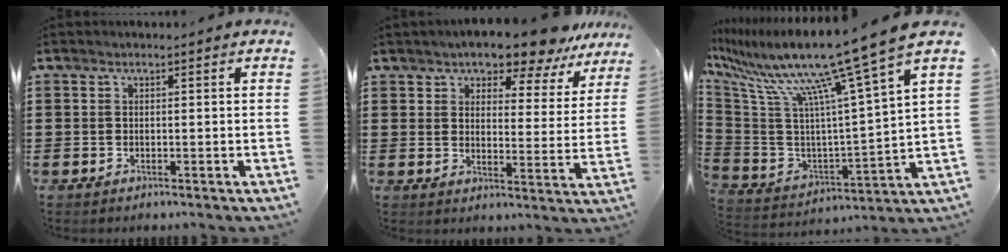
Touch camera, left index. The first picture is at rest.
{"total": 6.8, "force": [6.3, 1.0, 2.1], "torque": [-0.053, -0.037, 0.108]}
{"total": 14.7, "force": [11.2, -0.2, 9.5], "torque": [-0.215, -0.077, 0.171]}